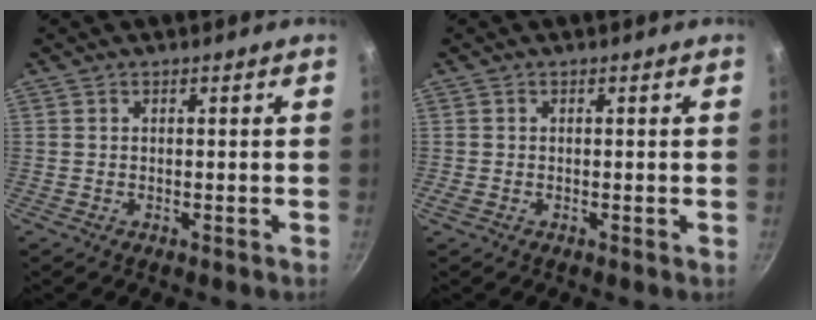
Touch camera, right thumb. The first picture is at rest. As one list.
[{"total": 1.0, "force": [-0.4, 0.6, 0.7], "torque": [-0.013, 0.000, -0.009]}]